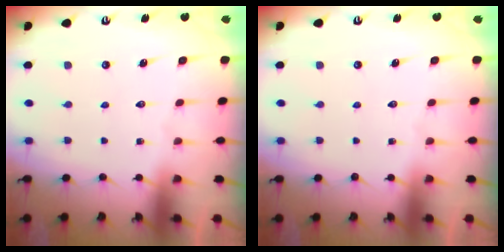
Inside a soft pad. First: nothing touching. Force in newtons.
{"total": 0.0}